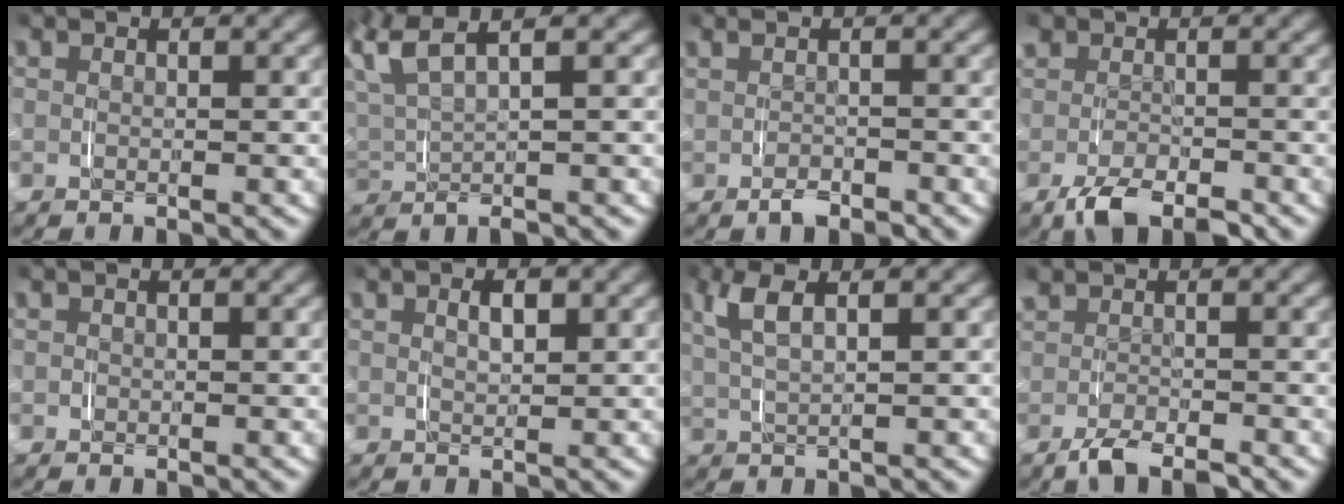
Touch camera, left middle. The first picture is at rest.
{"total": 5.5, "force": [2.1, 3.2, 4.0], "torque": [-0.100, 0.006, 0.029]}
{"total": 1.7, "force": [-0.9, 0.8, 1.2], "torque": [-0.016, 0.004, -0.014]}
{"total": 3.1, "force": [-1.8, 1.6, 2.0], "torque": [-0.042, -0.009, -0.027]}
{"total": 0.0}
{"total": 1.7, "force": [0.7, 0.7, 1.4], "torque": [-0.019, -0.003, 0.015]}
{"total": 4.1, "force": [1.8, 1.6, 3.3], "torque": [-0.079, 0.008, 0.033]}
{"total": 2.0, "force": [-1.3, 0.8, 1.3], "torque": [-0.030, -0.002, -0.021]}